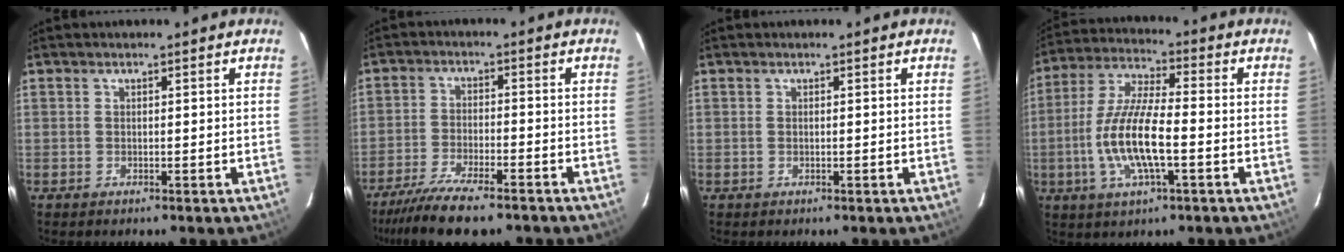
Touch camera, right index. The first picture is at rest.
{"total": 12.3, "force": [-10.0, 2.6, 6.8], "torque": [-0.156, -0.032, -0.175]}
{"total": 0.0}
{"total": 12.9, "force": [-3.2, 3.3, 12.0], "torque": [-0.250, -0.004, -0.065]}